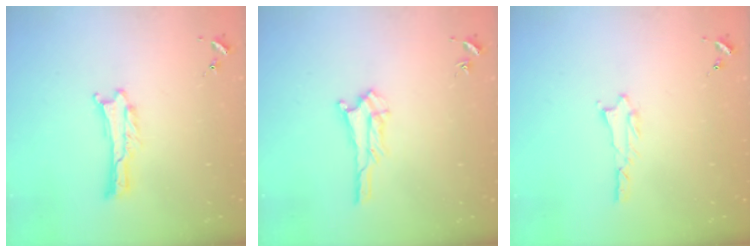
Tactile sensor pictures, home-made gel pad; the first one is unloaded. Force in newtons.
{"total": 2.3, "press": 2.2, "slide": 0.2}
{"total": 0.9, "press": 0.9, "slide": 0.2}